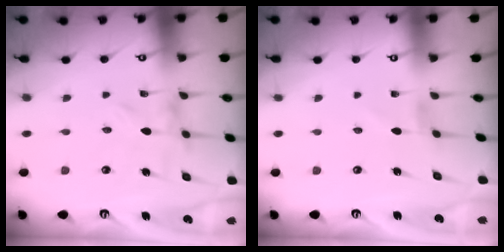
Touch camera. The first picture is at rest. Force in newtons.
{"total": 0.7, "press": 0.7, "slide": 0.2}